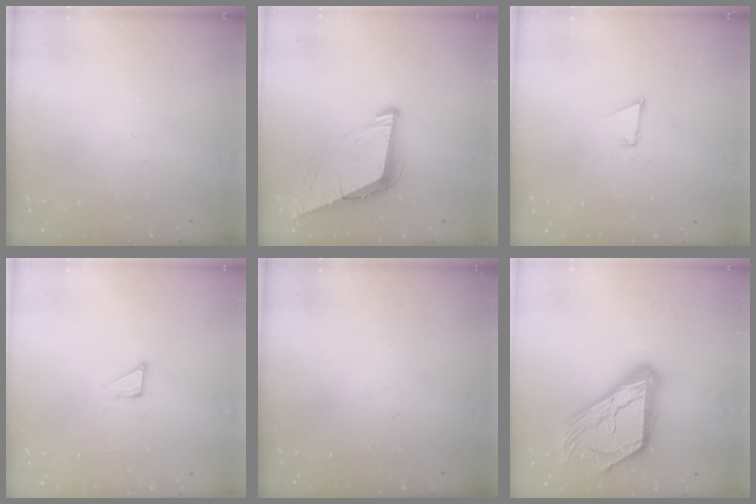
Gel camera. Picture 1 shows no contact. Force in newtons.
{"total": 8.9, "press": 8.2, "slide": 3.5}
{"total": 3.0, "press": 2.9, "slide": 0.8}
{"total": 2.7, "press": 2.7, "slide": 0.2}
{"total": 0.0}
{"total": 23.5, "press": 23.4, "slide": 2.1}